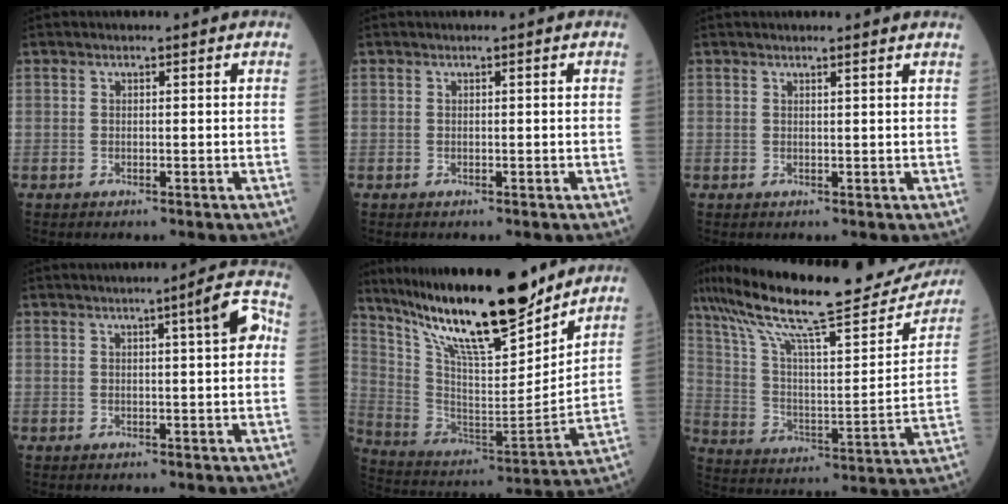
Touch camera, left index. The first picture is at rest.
{"total": 0.0}
{"total": 1.3, "force": [1.1, -0.4, 0.5], "torque": [-0.025, -0.005, 0.018]}
{"total": 4.4, "force": [1.0, 0.4, 4.2], "torque": [-0.054, 0.014, 0.010]}
{"total": 22.7, "force": [18.0, 3.6, 13.3], "torque": [-0.239, -0.019, 0.313]}
{"total": 27.1, "force": [22.9, 4.2, 13.7], "torque": [-0.238, -0.007, 0.338]}